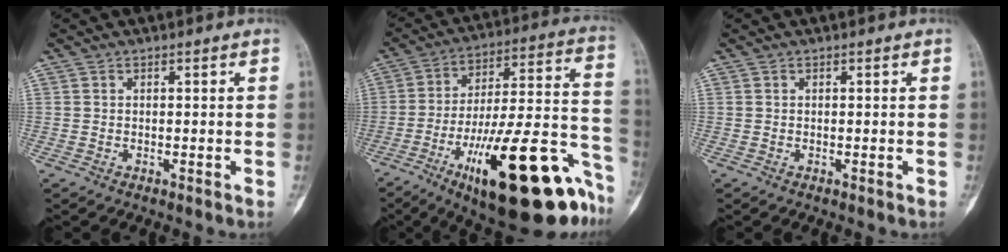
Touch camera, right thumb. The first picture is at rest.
{"total": 30.2, "force": [-15.2, 8.8, 24.5], "torque": [-0.304, 0.077, -0.229]}
{"total": 0.0}